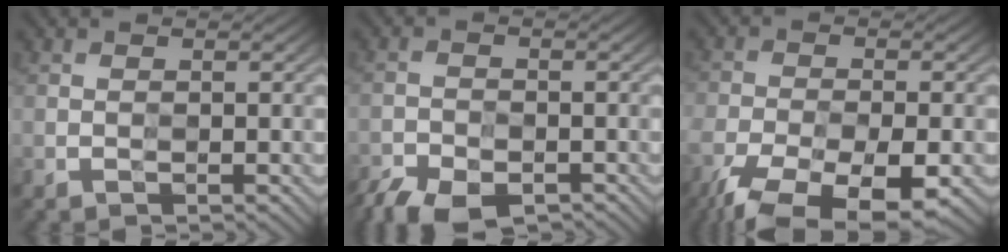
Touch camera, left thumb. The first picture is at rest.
{"total": 6.0, "force": [-5.0, 2.1, 2.5], "torque": [-0.049, -0.016, -0.094]}
{"total": 13.1, "force": [-9.5, 4.8, 7.7], "torque": [-0.161, -0.052, -0.149]}